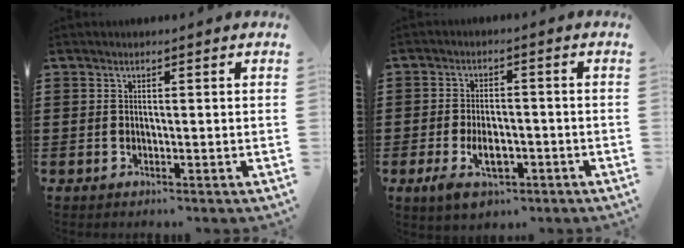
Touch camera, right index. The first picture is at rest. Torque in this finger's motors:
{"motor_torque": [1.77, 0.37, 0.59, 0.16]}